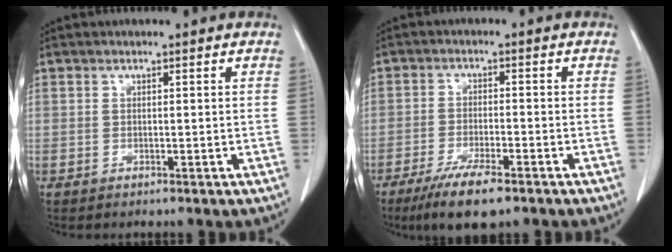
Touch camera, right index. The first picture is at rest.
{"total": 8.0, "force": [-5.5, 1.4, 5.7], "torque": [-0.100, -0.017, -0.091]}